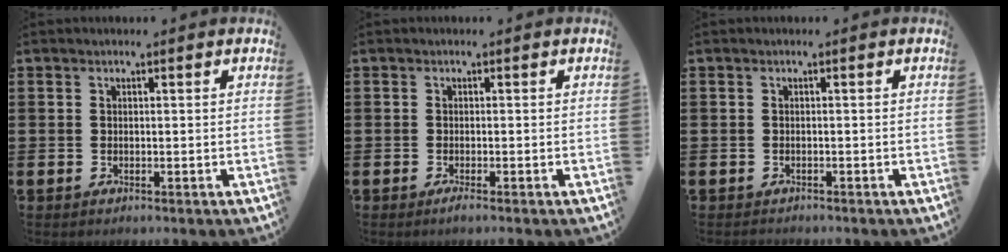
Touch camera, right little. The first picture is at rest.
{"total": 1.0, "force": [-0.6, 0.1, 0.8], "torque": [-0.014, -0.003, -0.011]}
{"total": 0.5, "force": [-0.5, 0.0, -0.1], "torque": [0.000, -0.001, -0.012]}